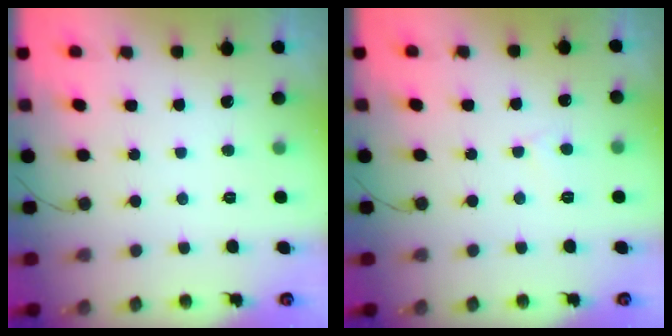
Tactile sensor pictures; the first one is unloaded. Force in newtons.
{"total": 2.6, "press": 2.6, "slide": 0.2}